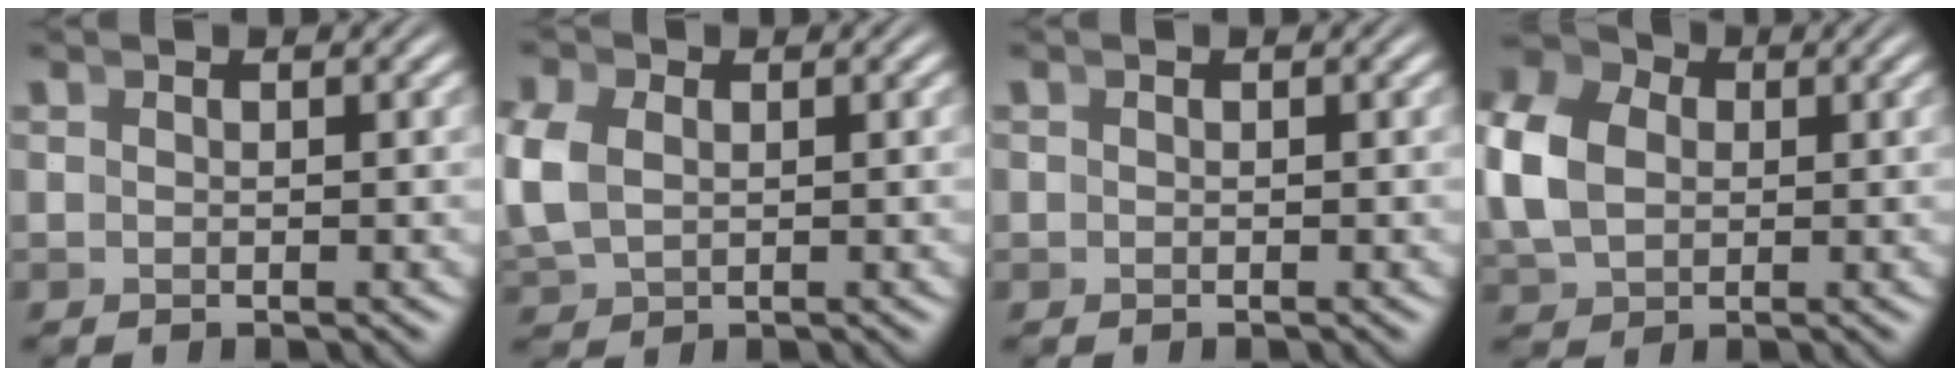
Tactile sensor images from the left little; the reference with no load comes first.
{"total": 2.8, "force": [0.5, 2.2, 1.7], "torque": [-0.049, -0.005, 0.020]}
{"total": 0.7, "force": [-0.3, 0.7, 0.0], "torque": [0.004, -0.003, -0.004]}
{"total": 6.9, "force": [1.5, 5.4, 4.1], "torque": [-0.085, 0.011, 0.022]}